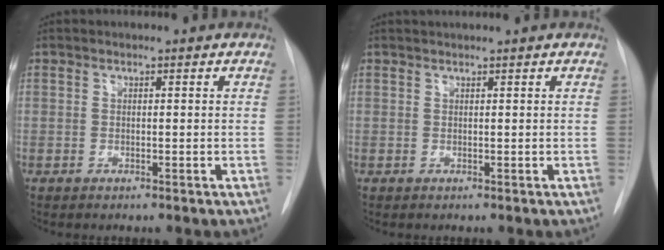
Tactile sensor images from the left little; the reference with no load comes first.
{"total": 1.5, "force": [1.3, -0.4, 0.6], "torque": [-0.005, 0.014, 0.028]}